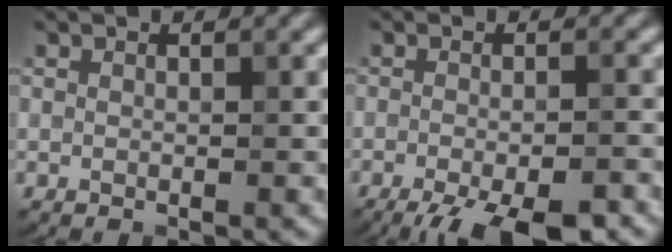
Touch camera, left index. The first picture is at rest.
{"total": 8.2, "force": [-5.9, 2.1, 5.3], "torque": [-0.079, -0.027, -0.087]}